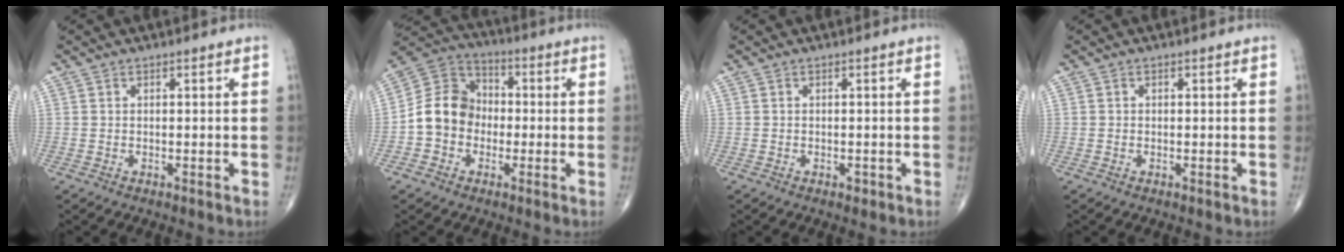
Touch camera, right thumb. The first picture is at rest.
{"total": 10.6, "force": [-1.9, 9.1, 5.2], "torque": [-0.075, 0.039, -0.048]}
{"total": 0.7, "force": [-0.3, 0.5, 0.4], "torque": [-0.001, 0.001, -0.004]}
{"total": 0.0}